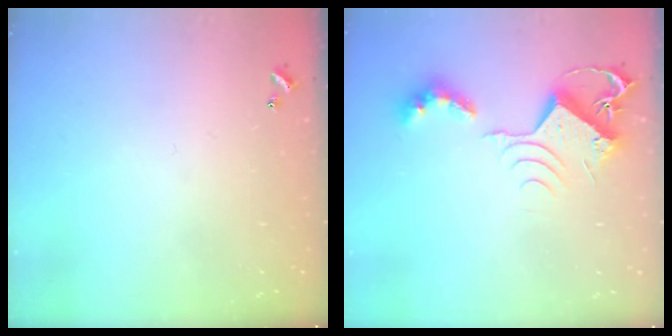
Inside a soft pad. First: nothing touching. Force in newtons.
{"total": 11.7, "press": 11.7, "slide": 0.4}